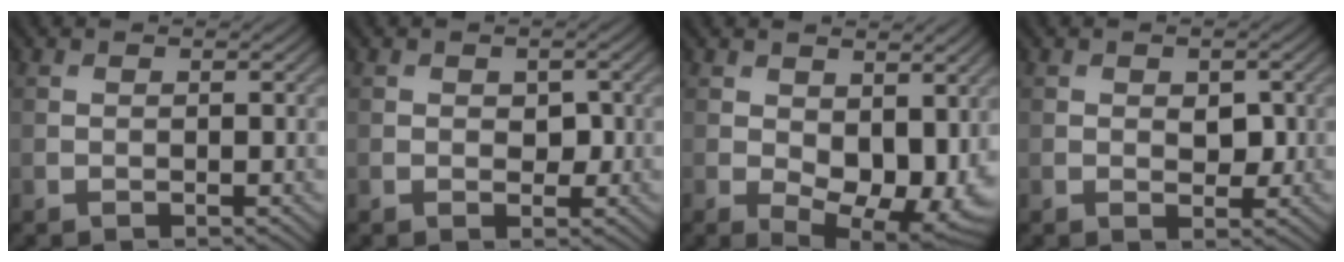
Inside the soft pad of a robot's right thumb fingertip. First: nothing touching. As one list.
[{"total": 1.8, "force": [0.1, 1.3, 1.3], "torque": [-0.021, -0.005, 0.002]}, {"total": 8.9, "force": [0.3, 5.7, 6.9], "torque": [-0.120, -0.030, 0.021]}, {"total": 2.3, "force": [0.2, 1.5, 1.8], "torque": [-0.027, -0.004, 0.003]}]